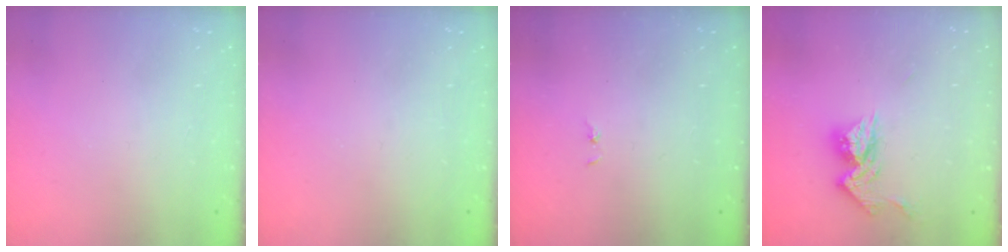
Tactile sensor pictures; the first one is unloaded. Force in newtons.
{"total": 0.0}
{"total": 0.7, "press": 0.7, "slide": 0.1}
{"total": 11.5, "press": 11.4, "slide": 1.0}